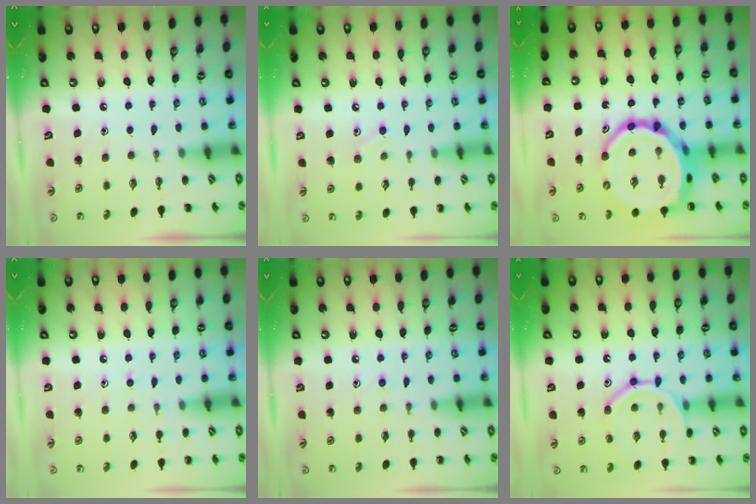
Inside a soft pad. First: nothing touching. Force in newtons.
{"total": 6.2, "press": 5.9, "slide": 2.2}
{"total": 16.7, "press": 16.0, "slide": 4.6}
{"total": 4.5, "press": 4.1, "slide": 1.6}
{"total": 5.7, "press": 5.4, "slide": 1.9}
{"total": 14.2, "press": 14.2, "slide": 1.3}